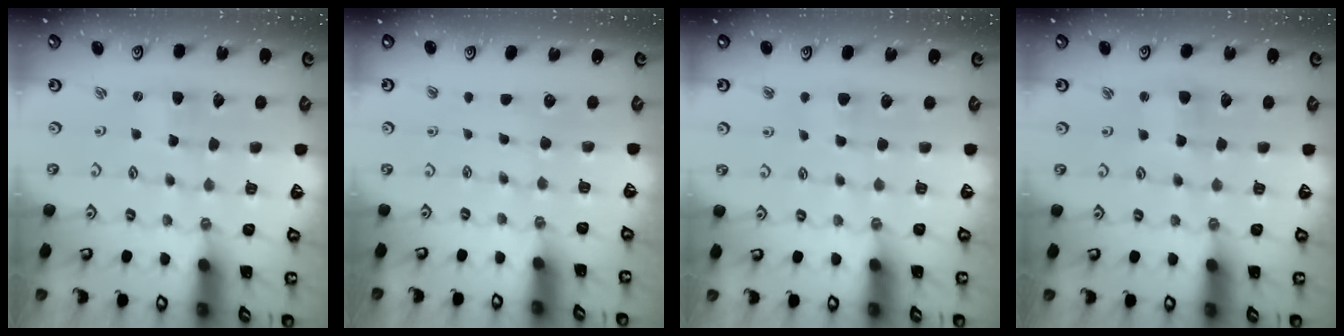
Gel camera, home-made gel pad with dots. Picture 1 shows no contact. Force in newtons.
{"total": 0.0}
{"total": 4.1, "press": 4.1, "slide": 0.5}
{"total": 2.2, "press": 2.2, "slide": 0.3}